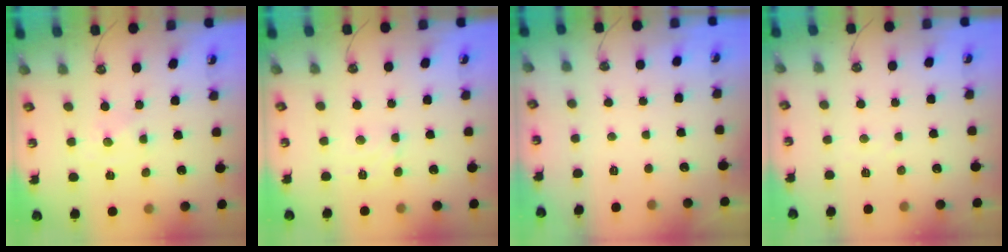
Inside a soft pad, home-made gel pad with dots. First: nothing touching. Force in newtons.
{"total": 2.5, "press": 2.5, "slide": 0.3}
{"total": 0.0}
{"total": 3.0, "press": 3.0, "slide": 0.4}